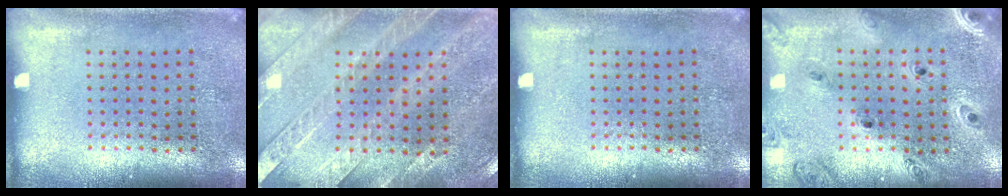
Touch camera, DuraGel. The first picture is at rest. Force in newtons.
{"total": 3.0, "press": 2.7, "slide": 1.4}
{"total": 0.0}
{"total": 1.3, "press": 1.3, "slide": 0.2}